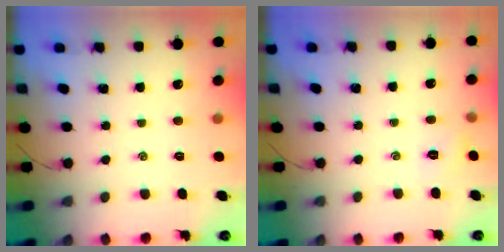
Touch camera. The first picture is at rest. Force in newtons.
{"total": 2.1, "press": 2.0, "slide": 0.6}